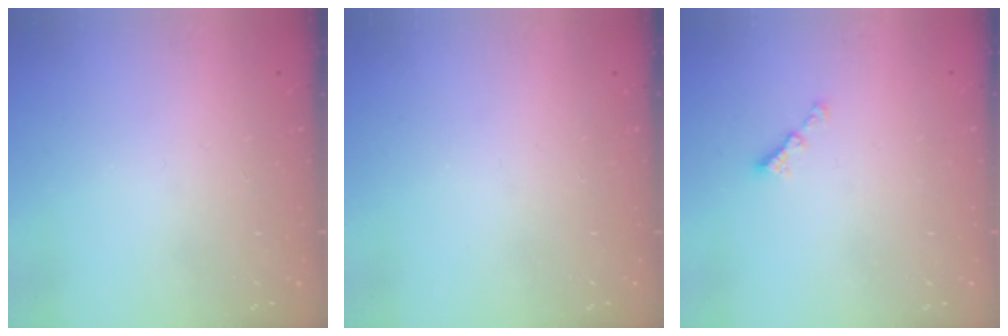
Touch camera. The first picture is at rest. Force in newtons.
{"total": 0.0}
{"total": 2.1, "press": 2.1, "slide": 0.4}